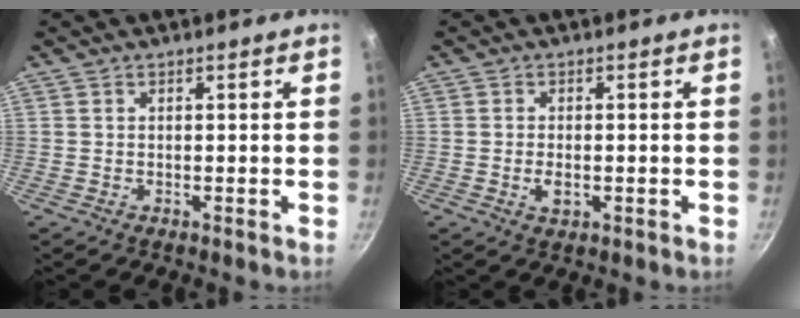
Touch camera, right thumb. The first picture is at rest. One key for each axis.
{"total": 2.8, "fx": -0.6, "fy": 1.6, "fz": 2.2, "tx": -0.044, "ty": 0.000, "tz": -0.011}